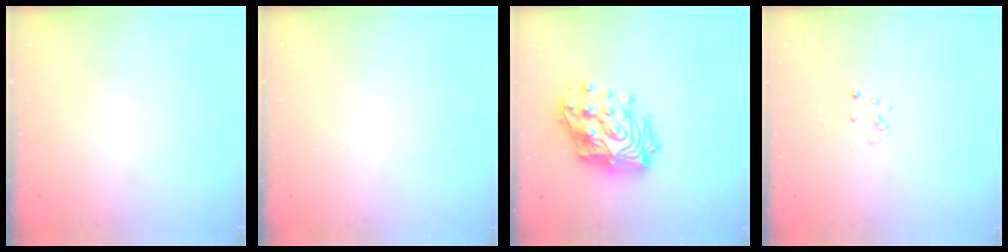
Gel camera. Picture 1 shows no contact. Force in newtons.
{"total": 0.0}
{"total": 25.6, "press": 25.5, "slide": 2.2}
{"total": 2.7, "press": 2.7, "slide": 0.3}